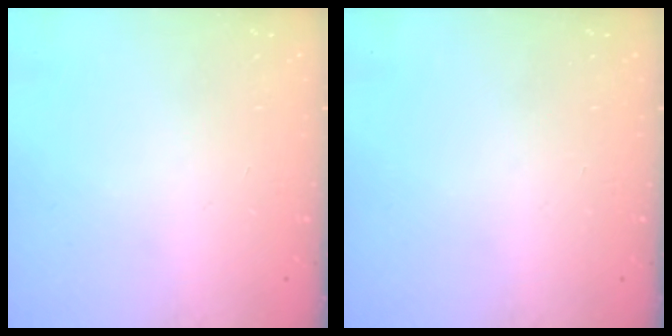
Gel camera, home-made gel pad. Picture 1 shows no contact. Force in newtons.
{"total": 0.0}